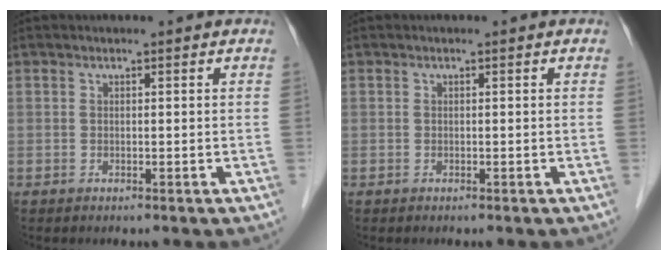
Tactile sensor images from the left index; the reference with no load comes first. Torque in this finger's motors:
{"motor_torque": [-0.16, -0.10, 0.04, 0.01]}